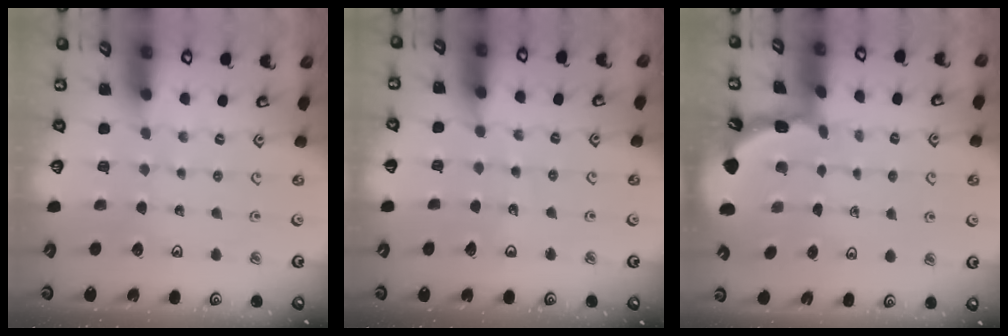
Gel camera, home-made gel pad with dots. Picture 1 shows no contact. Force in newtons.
{"total": 2.7, "press": 2.7, "slide": 0.3}
{"total": 2.0, "press": 2.0, "slide": 0.4}